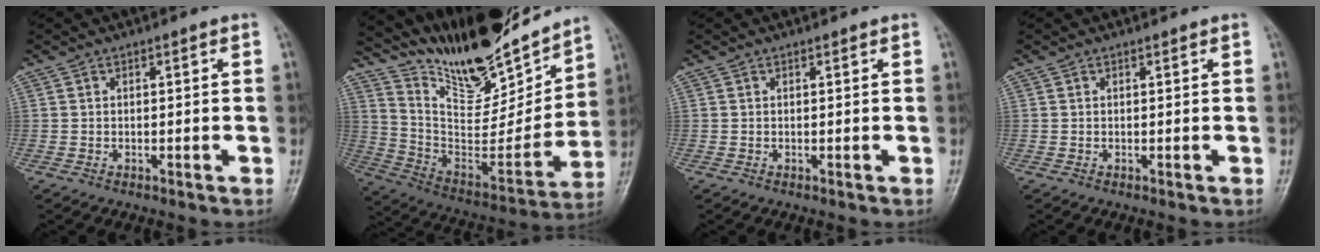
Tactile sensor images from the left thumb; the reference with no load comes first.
{"total": 23.5, "force": [20.2, 6.2, 10.4], "torque": [-0.131, -0.111, 0.342]}
{"total": 0.0}
{"total": 0.0}